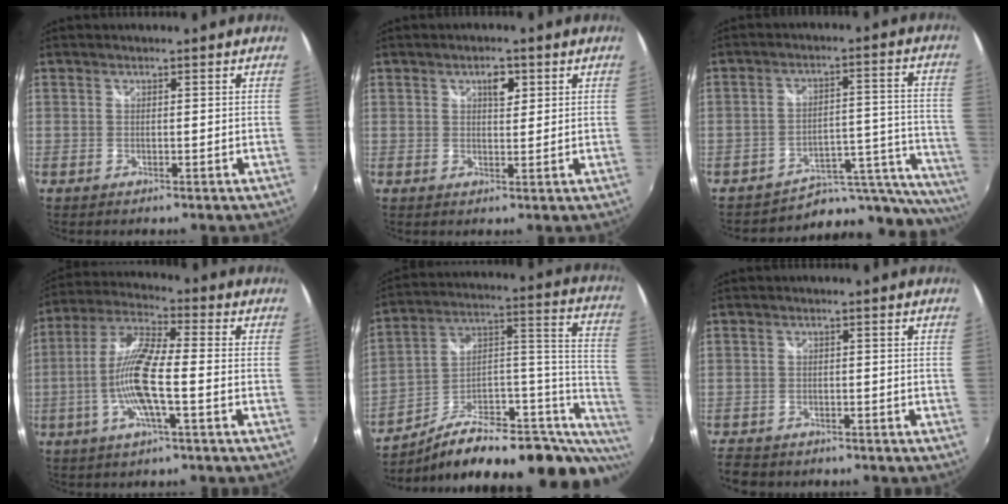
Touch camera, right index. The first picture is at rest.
{"total": 2.8, "force": [1.4, 1.2, 2.1], "torque": [-0.030, 0.007, 0.021]}
{"total": 18.1, "force": [-16.6, 5.2, 5.1], "torque": [-0.048, 0.035, -0.223]}
{"total": 11.6, "force": [-2.8, 1.7, 11.1], "torque": [-0.228, 0.003, -0.053]}
{"total": 25.6, "force": [-11.4, 11.5, 19.9], "torque": [-0.262, 0.025, -0.168]}
{"total": 5.5, "force": [-4.7, 2.4, 1.5], "torque": [-0.050, -0.011, -0.078]}